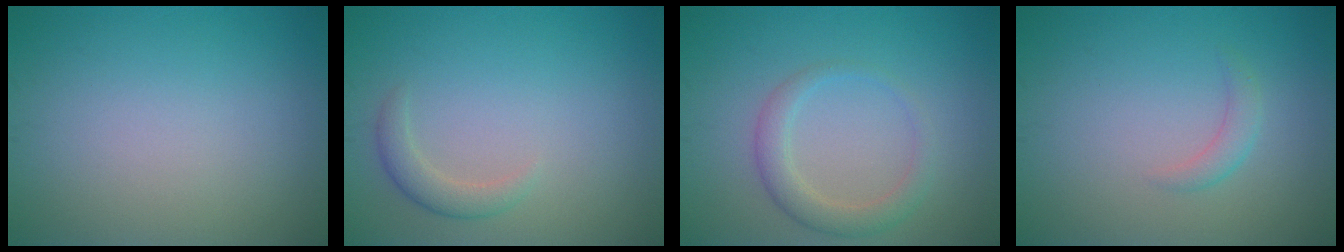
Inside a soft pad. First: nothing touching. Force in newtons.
{"total": 1.8, "press": 1.8, "slide": 0.3}
{"total": 2.6, "press": 2.6, "slide": 0.4}
{"total": 1.4, "press": 1.4, "slide": 0.0}